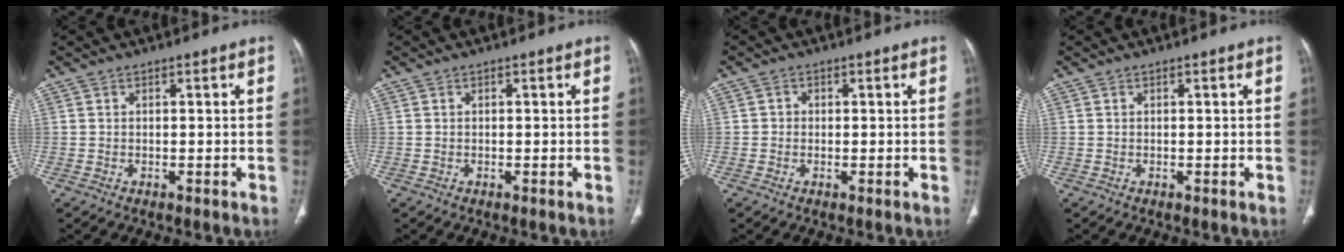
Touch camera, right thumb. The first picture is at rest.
{"total": 0.0}
{"total": 1.1, "force": [-0.1, 1.0, 0.3], "torque": [0.001, 0.003, -0.003]}
{"total": 0.0}